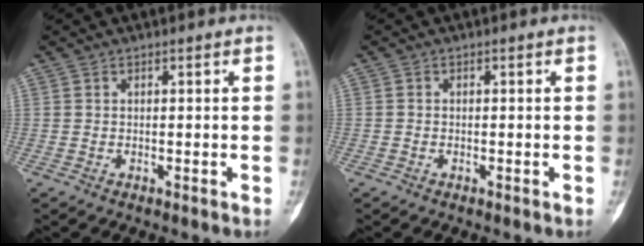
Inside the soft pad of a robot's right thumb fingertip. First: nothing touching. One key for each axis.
{"total": 0.5, "fx": -0.2, "fy": 0.5, "fz": 0.1, "tx": -0.001, "ty": 0.004, "tz": -0.004}